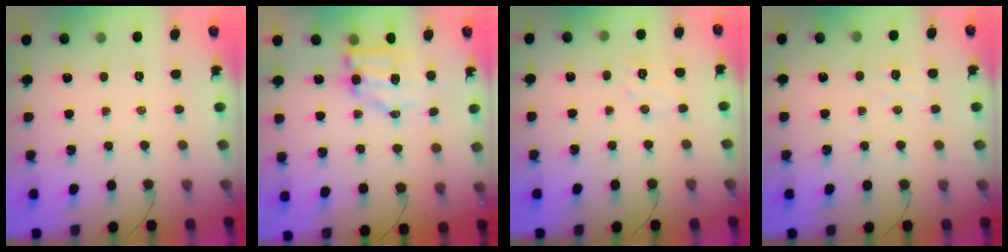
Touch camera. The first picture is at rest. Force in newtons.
{"total": 6.6, "press": 6.5, "slide": 1.1}
{"total": 4.8, "press": 4.7, "slide": 1.0}
{"total": 3.9, "press": 3.8, "slide": 0.8}